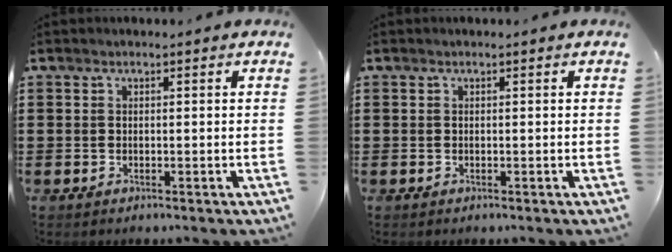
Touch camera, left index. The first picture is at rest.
{"total": 0.0}